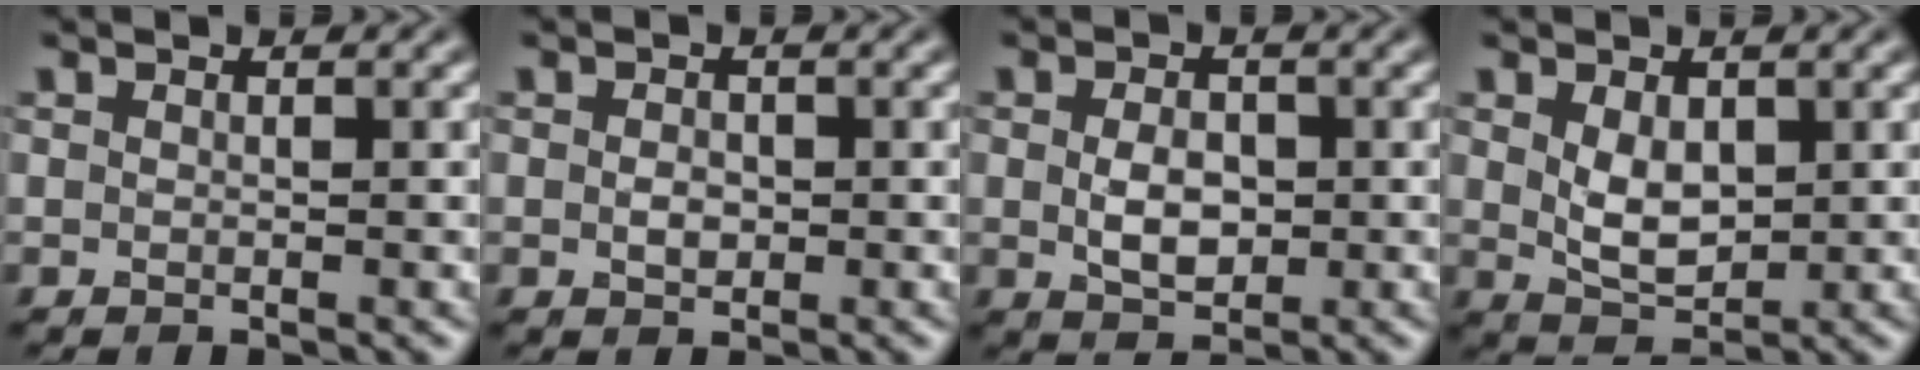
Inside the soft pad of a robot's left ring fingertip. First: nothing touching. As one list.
[{"total": 1.4, "force": [-0.1, 1.0, 1.0], "torque": [-0.018, -0.002, -0.003]}, {"total": 3.2, "force": [-0.1, 2.2, 2.4], "torque": [-0.050, -0.003, 0.000]}, {"total": 3.4, "force": [0.6, 2.2, 2.6], "torque": [-0.056, -0.005, 0.018]}]